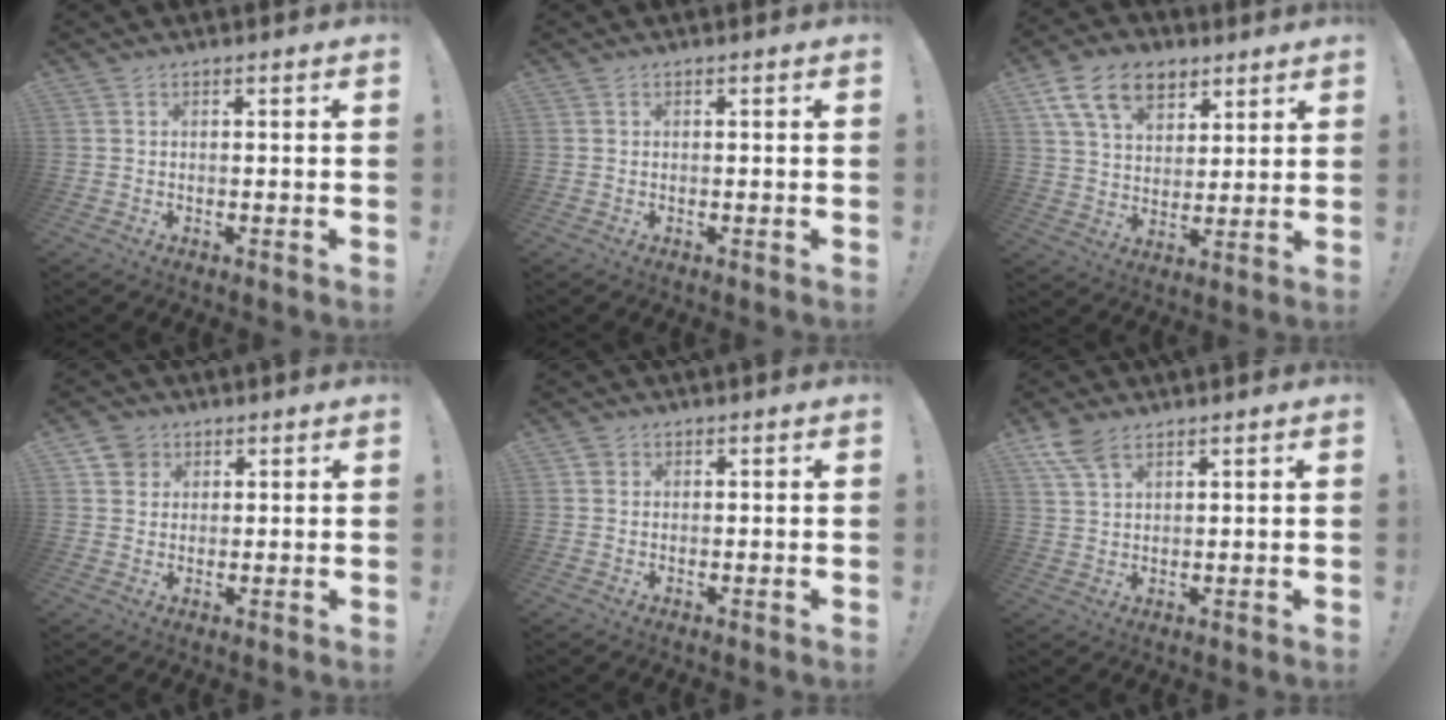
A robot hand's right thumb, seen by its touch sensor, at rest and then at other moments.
{"total": 0.0}
{"total": 15.8, "force": [8.3, 10.5, 8.4], "torque": [-0.133, -0.034, 0.156]}
{"total": 5.0, "force": [2.8, 4.1, 0.8], "torque": [-0.010, -0.012, 0.054]}
{"total": 1.3, "force": [0.6, 1.1, 0.2], "torque": [0.003, -0.002, 0.011]}
{"total": 6.6, "force": [4.4, 3.1, 3.8], "torque": [-0.075, -0.014, 0.087]}